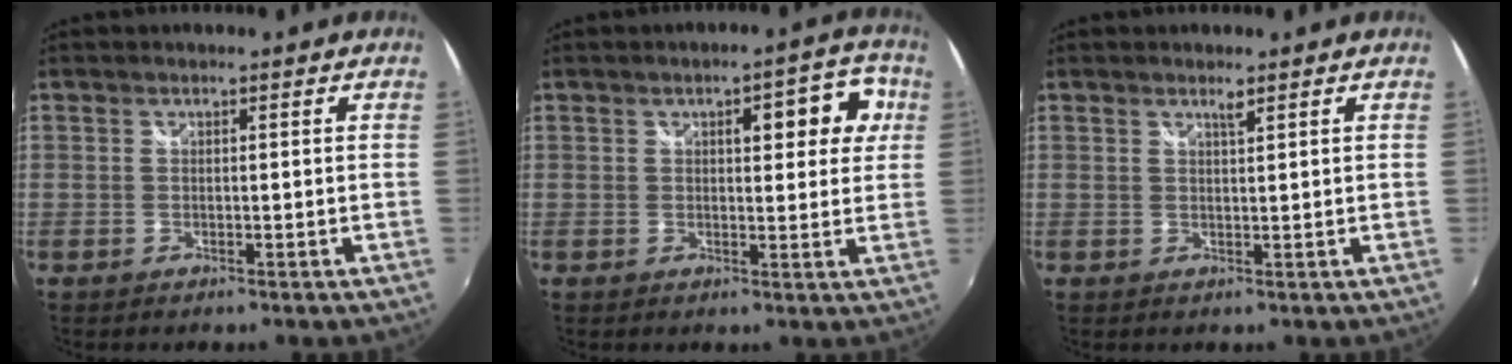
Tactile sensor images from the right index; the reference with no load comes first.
{"total": 8.3, "force": [2.8, 3.3, 7.1], "torque": [-0.093, 0.025, 0.039]}
{"total": 1.7, "force": [0.9, -0.7, 1.2], "torque": [-0.021, -0.005, 0.015]}